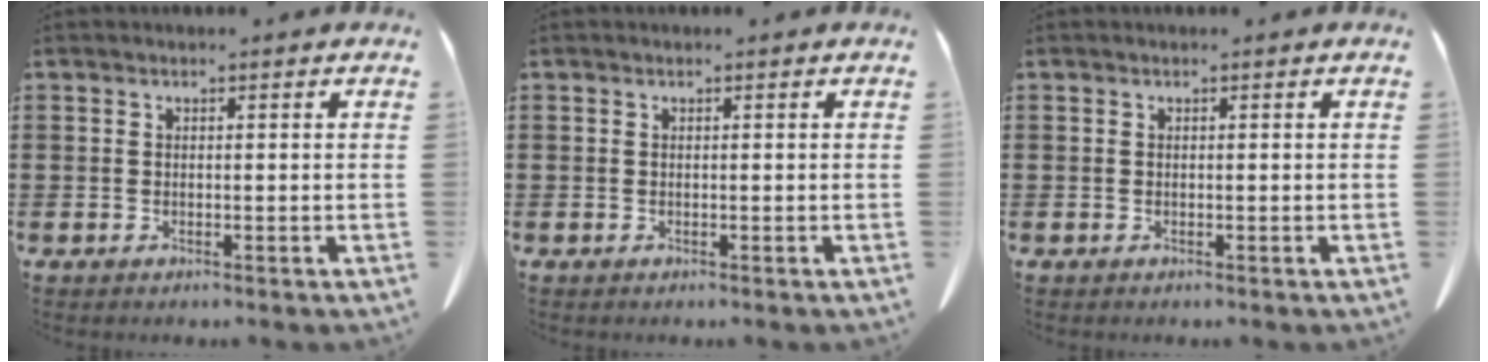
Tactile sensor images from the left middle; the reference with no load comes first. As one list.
[{"total": 0.0}, {"total": 0.0}]